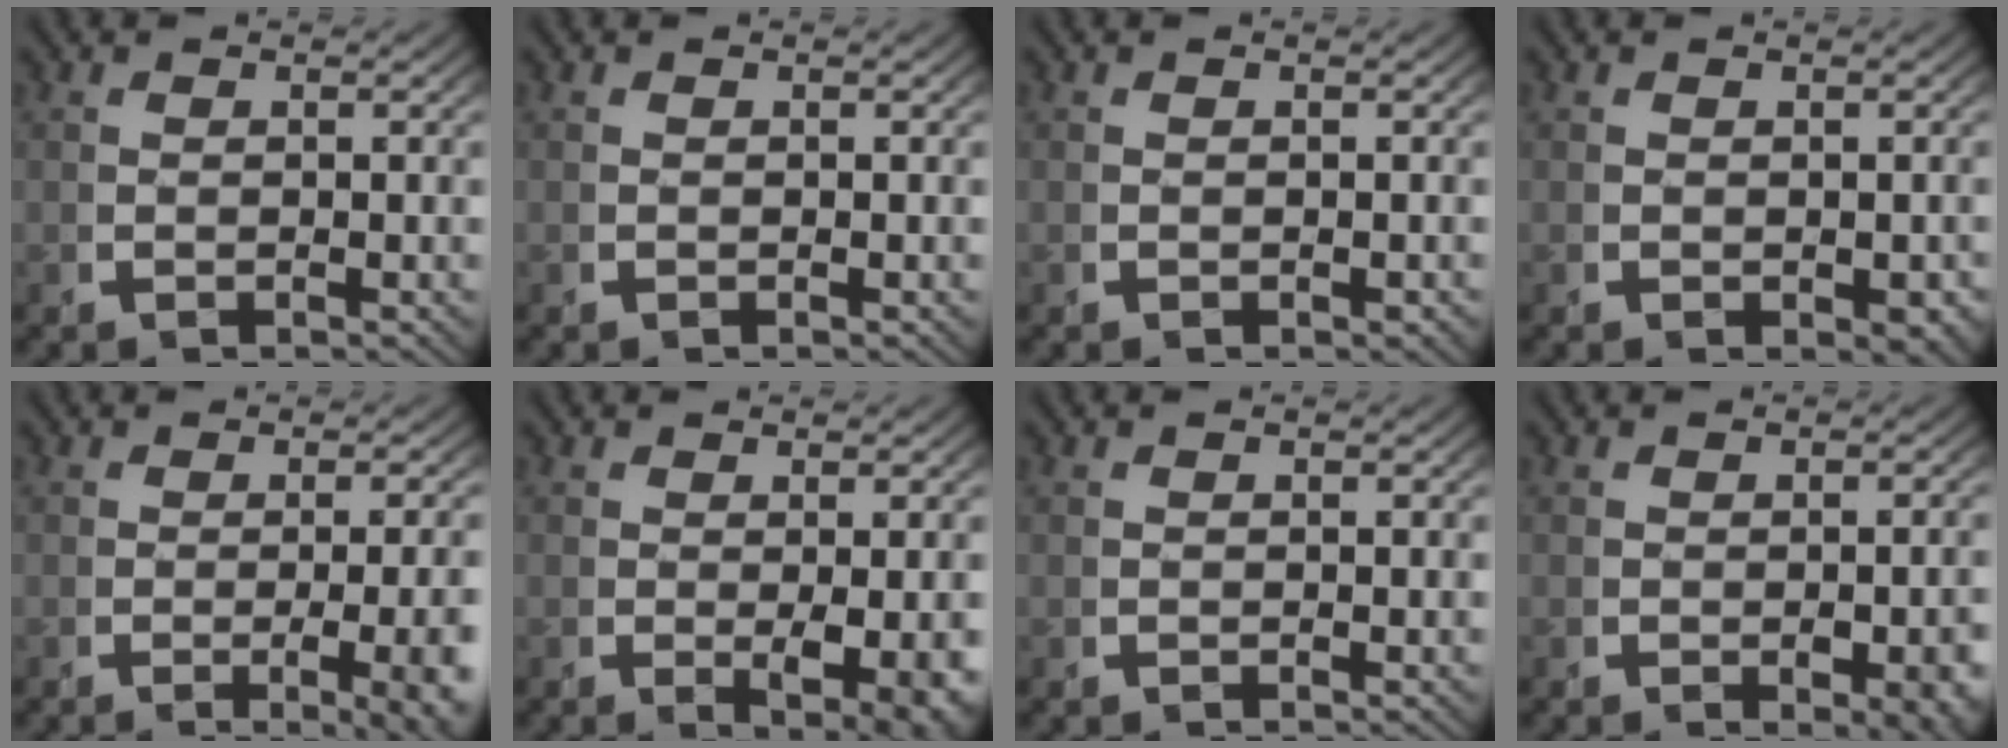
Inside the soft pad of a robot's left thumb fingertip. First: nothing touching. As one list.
[{"total": 0.0}, {"total": 0.0}, {"total": 1.2, "force": [-0.1, 0.8, 0.9], "torque": [-0.009, -0.009, 0.002]}, {"total": 5.5, "force": [-1.4, 1.6, 5.0], "torque": [-0.072, -0.014, -0.016]}, {"total": 4.6, "force": [-0.6, 1.8, 4.2], "torque": [-0.071, -0.027, 0.005]}, {"total": 0.0}, {"total": 3.4, "force": [-0.8, 1.5, 2.9], "torque": [-0.037, -0.012, -0.005]}]